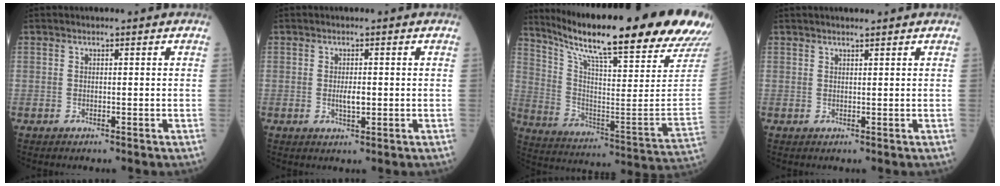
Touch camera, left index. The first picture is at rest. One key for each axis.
{"total": 2.1, "fx": -0.1, "fy": 0.6, "fz": 2.0, "tx": -0.040, "ty": -0.002, "tz": -0.001}
{"total": 29.6, "fx": 24.4, "fy": 1.1, "fz": 16.6, "tx": -0.284, "ty": -0.078, "tz": 0.344}
{"total": 2.0, "fx": 1.7, "fy": 0.0, "fz": 1.0, "tx": -0.012, "ty": 0.011, "tz": 0.026}